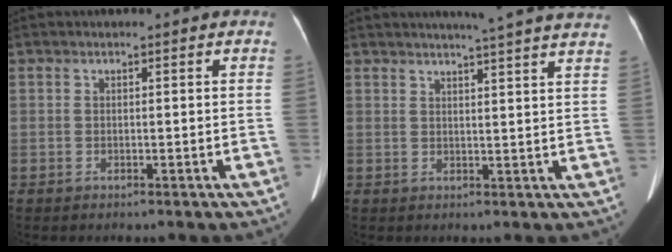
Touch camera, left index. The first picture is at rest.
{"total": 13.3, "force": [11.9, -0.6, 5.9], "torque": [-0.085, -0.015, 0.130]}